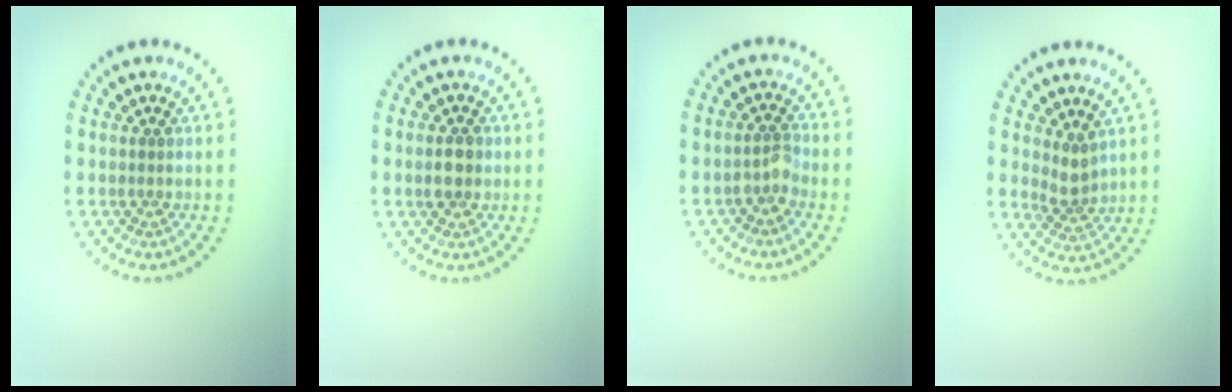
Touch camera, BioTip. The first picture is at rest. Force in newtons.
{"total": 2.4, "press": 2.4, "slide": 0.0}
{"total": 1.5, "press": 1.2, "slide": 1.0}
{"total": 2.0, "press": 1.6, "slide": 1.3}